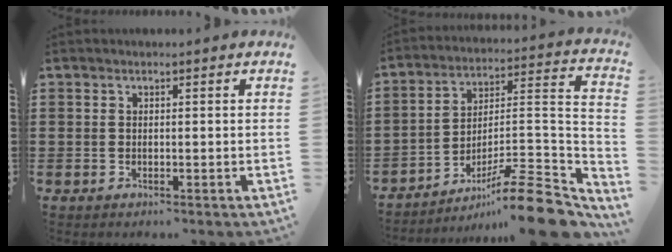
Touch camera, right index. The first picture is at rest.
{"total": 12.6, "force": [-9.4, 1.7, 8.3], "torque": [-0.117, 0.027, -0.174]}